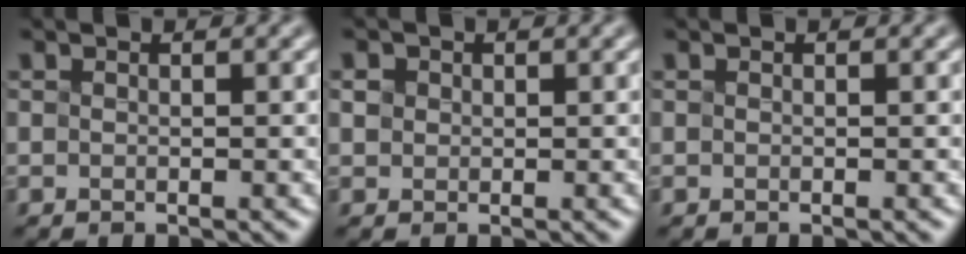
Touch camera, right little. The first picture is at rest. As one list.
[{"total": 0.6, "force": [0.1, 0.4, -0.4], "torque": [0.005, 0.003, 0.013]}, {"total": 0.0}]